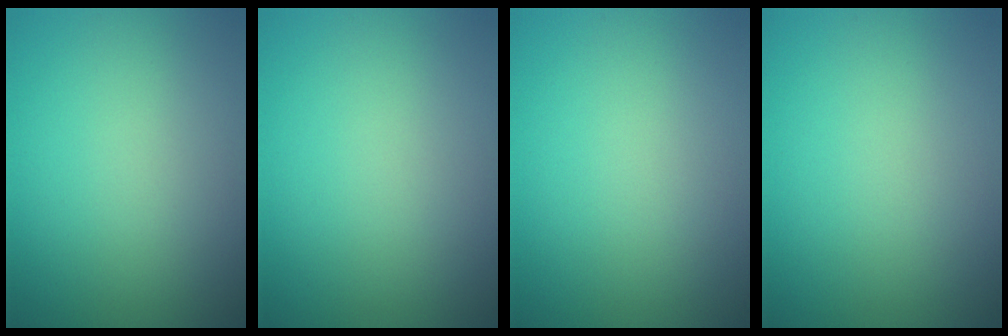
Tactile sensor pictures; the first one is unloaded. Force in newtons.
{"total": 0.0}
{"total": 0.0}
{"total": 0.0}